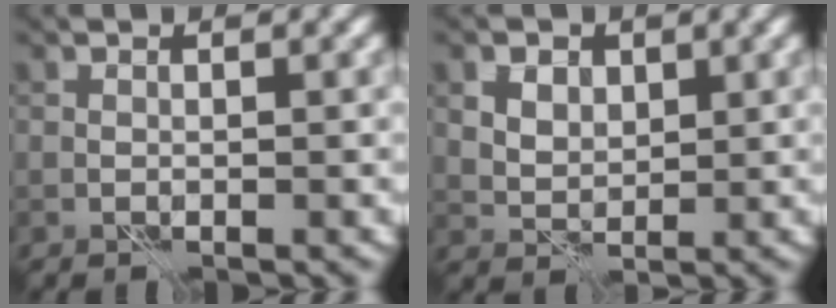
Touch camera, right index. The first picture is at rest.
{"total": 3.8, "force": [2.0, 2.6, 2.0], "torque": [-0.047, 0.006, 0.035]}